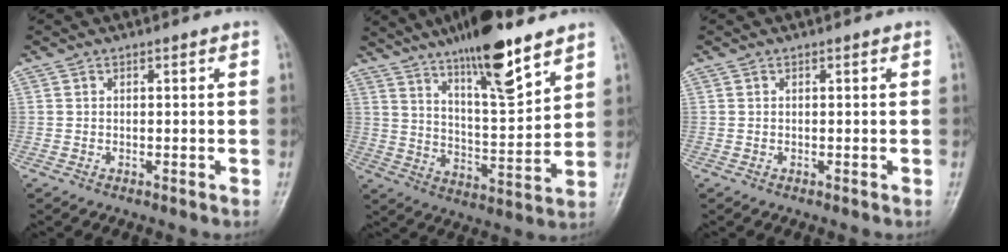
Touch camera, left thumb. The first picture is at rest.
{"total": 15.6, "force": [10.8, 3.2, 10.8], "torque": [-0.165, -0.061, 0.187]}
{"total": 0.0}